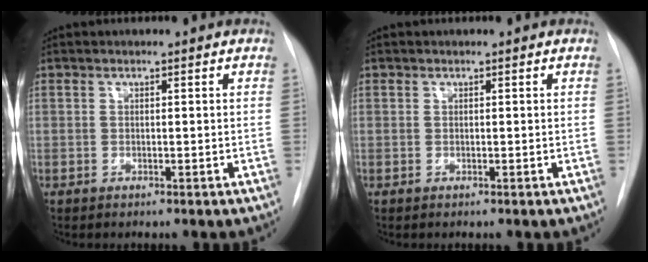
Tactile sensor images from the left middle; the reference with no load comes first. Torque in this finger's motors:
{"motor_torque": [-0.21, -0.12, 0.01, 0.01]}